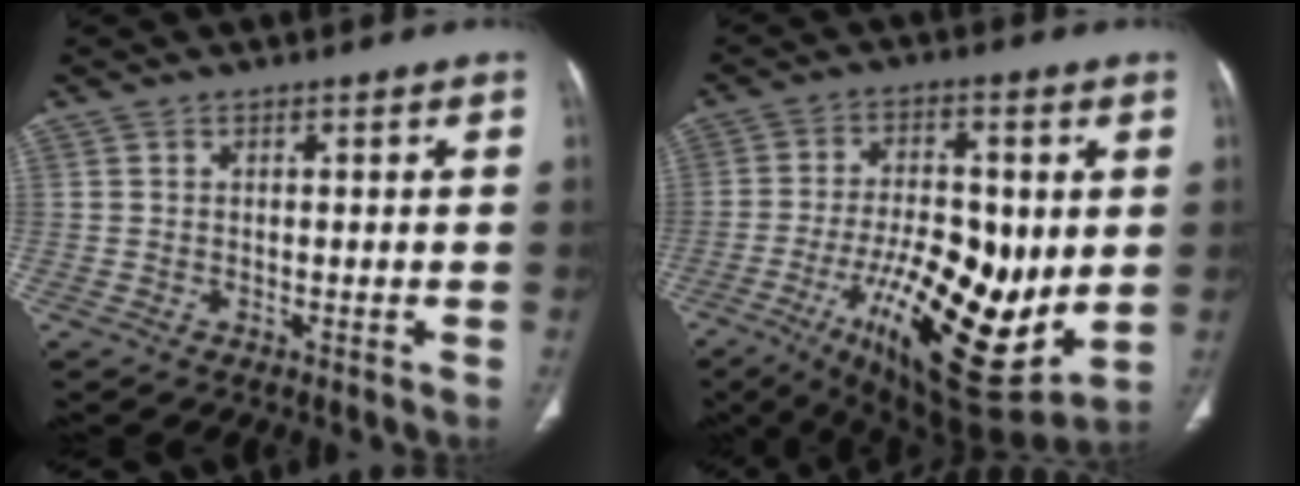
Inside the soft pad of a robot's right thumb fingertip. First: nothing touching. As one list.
[{"total": 25.1, "force": [-4.0, 9.8, 22.7], "torque": [-0.349, -0.024, -0.043]}]